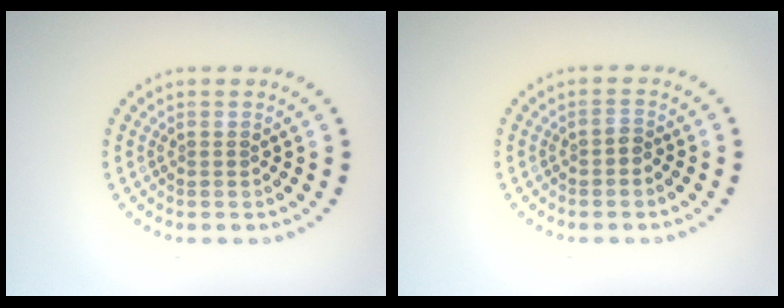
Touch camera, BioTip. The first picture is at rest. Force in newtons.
{"total": 0.9, "press": 0.7, "slide": 0.5}